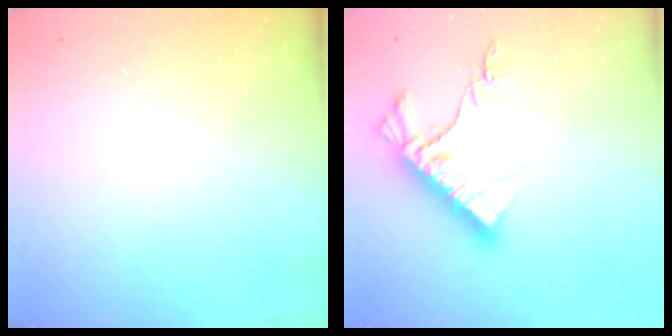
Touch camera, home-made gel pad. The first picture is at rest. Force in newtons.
{"total": 11.8, "press": 11.8, "slide": 1.1}